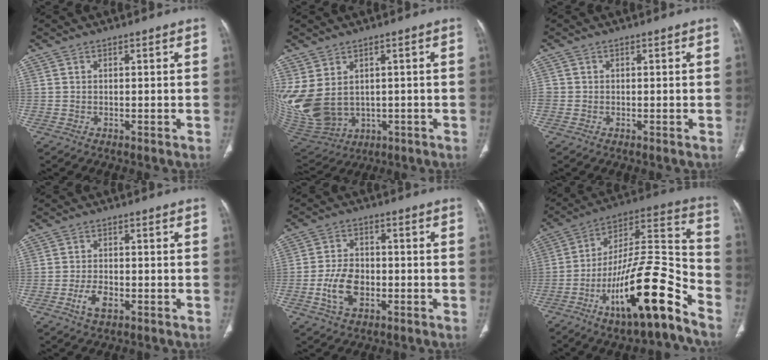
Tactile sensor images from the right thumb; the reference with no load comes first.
{"total": 13.8, "force": [0.6, 10.3, 9.2], "torque": [-0.217, -0.006, 0.051]}
{"total": 2.0, "force": [-0.3, 1.9, 0.7], "torque": [-0.009, 0.007, -0.007]}
{"total": 4.0, "force": [-1.7, 2.0, 3.0], "torque": [-0.059, 0.007, -0.027]}
{"total": 8.0, "force": [-2.4, 5.2, 5.6], "torque": [-0.100, 0.014, -0.044]}
{"total": 22.1, "force": [-12.4, 5.4, 17.5], "torque": [-0.299, 0.082, -0.211]}